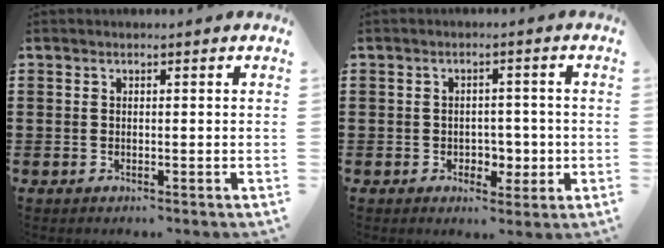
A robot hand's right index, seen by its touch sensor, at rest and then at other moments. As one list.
[{"total": 3.3, "force": [-0.7, 2.7, 1.8], "torque": [-0.034, 0.003, -0.019]}]